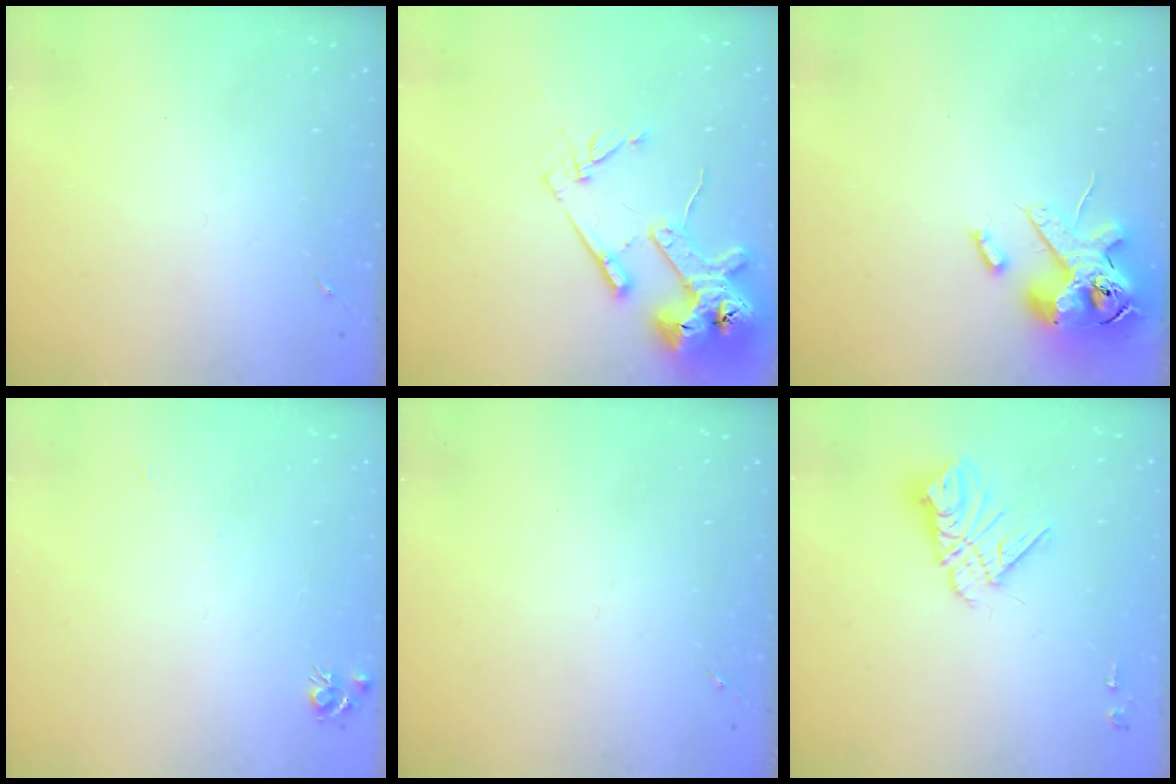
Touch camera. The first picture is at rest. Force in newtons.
{"total": 16.8, "press": 16.7, "slide": 1.9}
{"total": 15.3, "press": 15.1, "slide": 2.6}
{"total": 5.1, "press": 5.0, "slide": 0.7}
{"total": 0.0}
{"total": 12.7, "press": 12.6, "slide": 1.1}